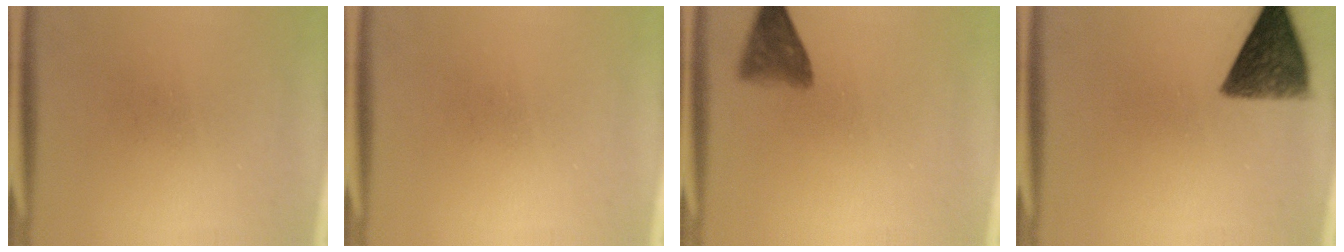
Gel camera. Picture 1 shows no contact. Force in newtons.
{"total": 0.0}
{"total": 4.8}
{"total": 9.0}